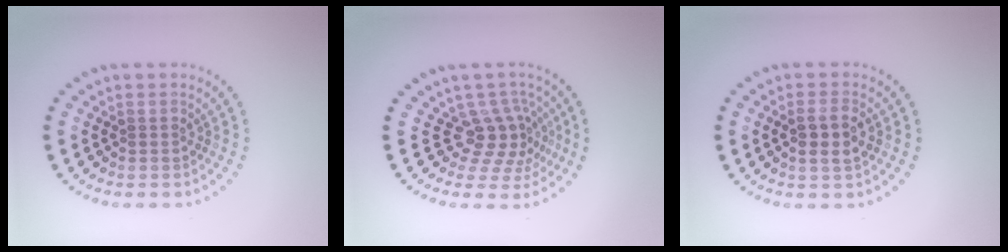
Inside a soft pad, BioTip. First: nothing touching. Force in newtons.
{"total": 3.7, "press": 2.6, "slide": 2.5}
{"total": 2.3, "press": 2.3, "slide": 0.6}